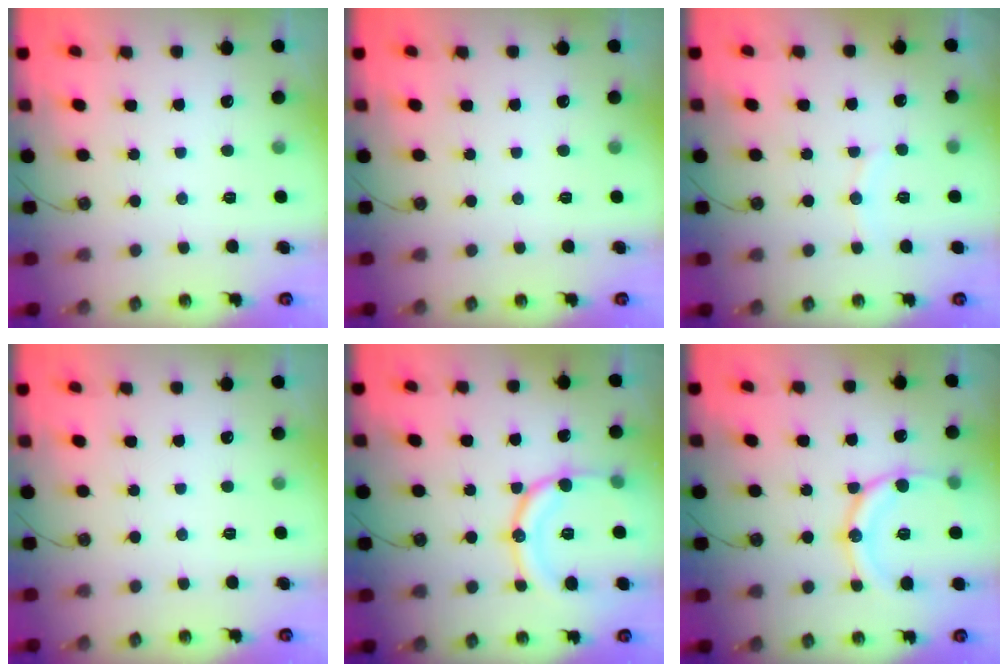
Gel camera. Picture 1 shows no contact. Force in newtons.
{"total": 0.0}
{"total": 5.2, "press": 5.1, "slide": 0.7}
{"total": 0.0}
{"total": 15.4, "press": 15.4, "slide": 0.7}
{"total": 15.9, "press": 15.6, "slide": 3.0}